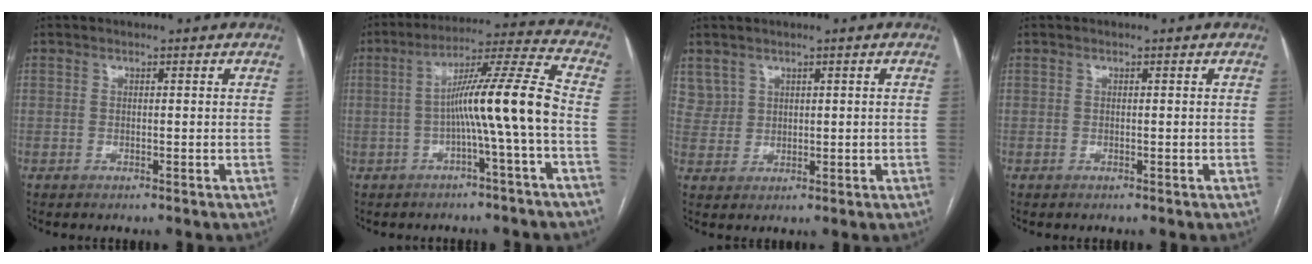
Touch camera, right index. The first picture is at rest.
{"total": 10.6, "force": [-2.2, -1.4, 10.2], "torque": [-0.167, 0.026, -0.036]}
{"total": 3.3, "force": [2.1, 2.6, 0.1], "torque": [0.005, 0.009, 0.048]}
{"total": 0.0}